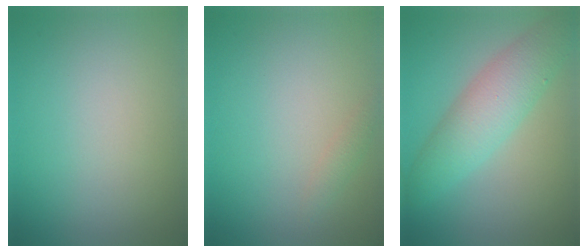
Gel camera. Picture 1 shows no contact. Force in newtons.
{"total": 0.9, "press": 0.9, "slide": 0.0}
{"total": 5.2, "press": 5.2, "slide": 0.2}